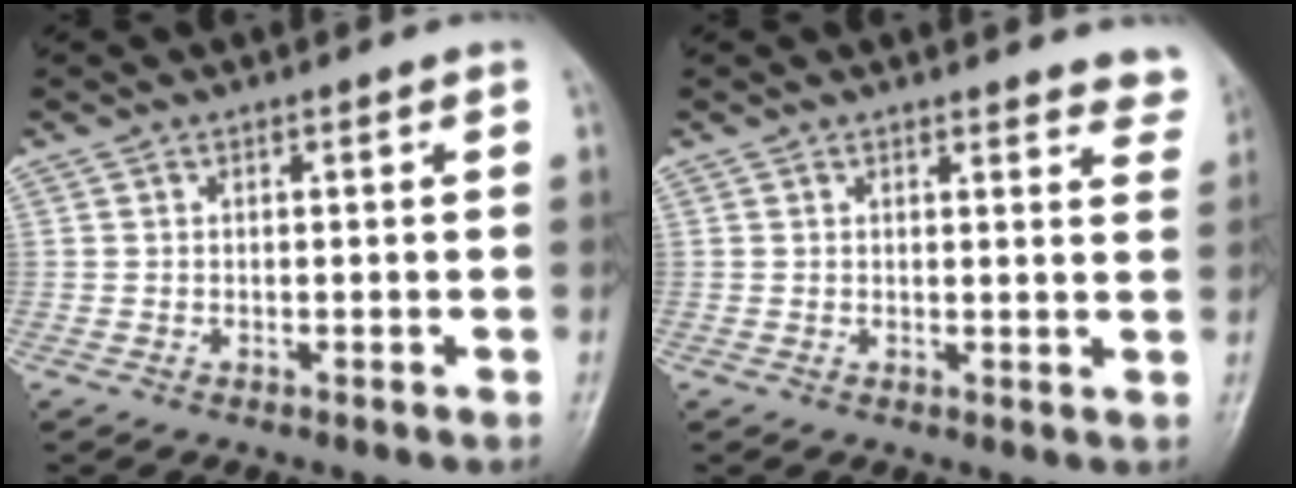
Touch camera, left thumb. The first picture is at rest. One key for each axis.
{"total": 6.4, "fx": 6.0, "fy": 1.6, "fz": 1.4, "tx": 0.018, "ty": -0.029, "tz": 0.043}